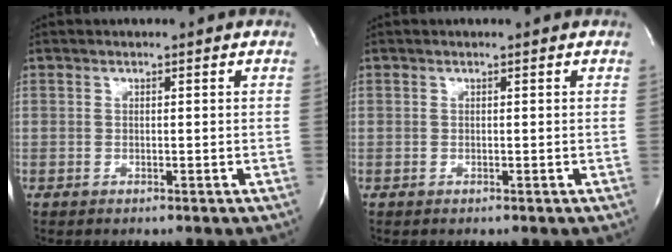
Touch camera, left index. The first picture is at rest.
{"total": 0.0}